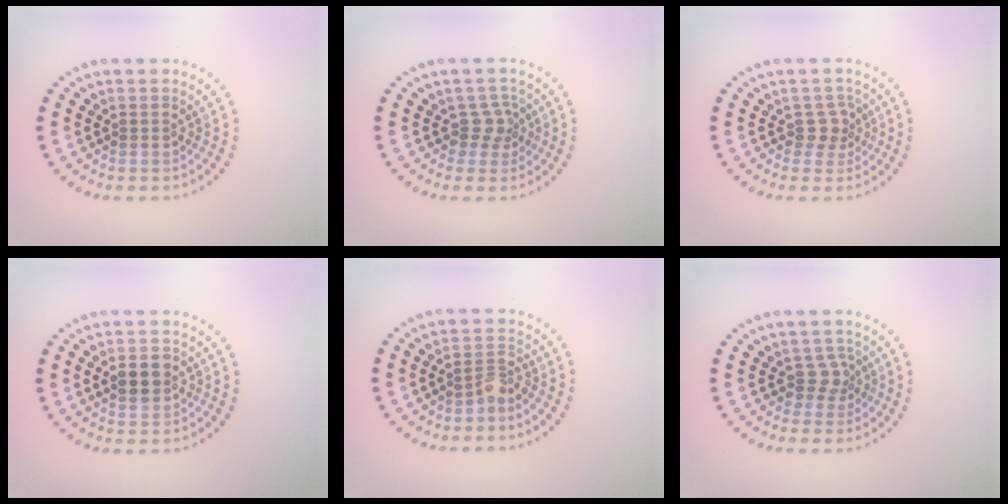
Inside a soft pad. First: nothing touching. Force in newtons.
{"total": 2.0, "press": 1.4, "slide": 1.4}
{"total": 1.9, "press": 1.5, "slide": 1.2}
{"total": 3.0, "press": 3.0, "slide": 0.1}
{"total": 2.0, "press": 1.5, "slide": 1.3}
{"total": 2.0, "press": 1.5, "slide": 1.3}